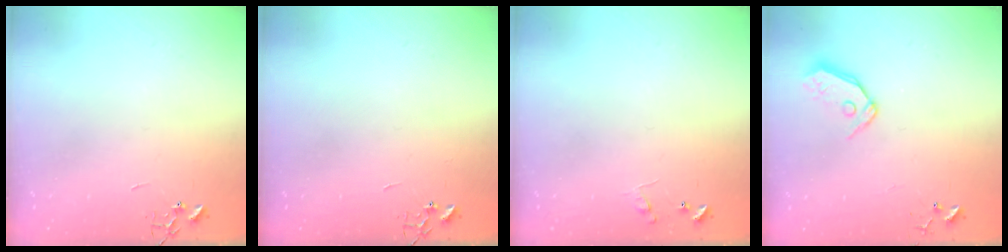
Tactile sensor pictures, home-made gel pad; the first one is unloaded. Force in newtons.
{"total": 0.0}
{"total": 7.7, "press": 7.7, "slide": 0.3}
{"total": 8.3, "press": 8.2, "slide": 0.7}